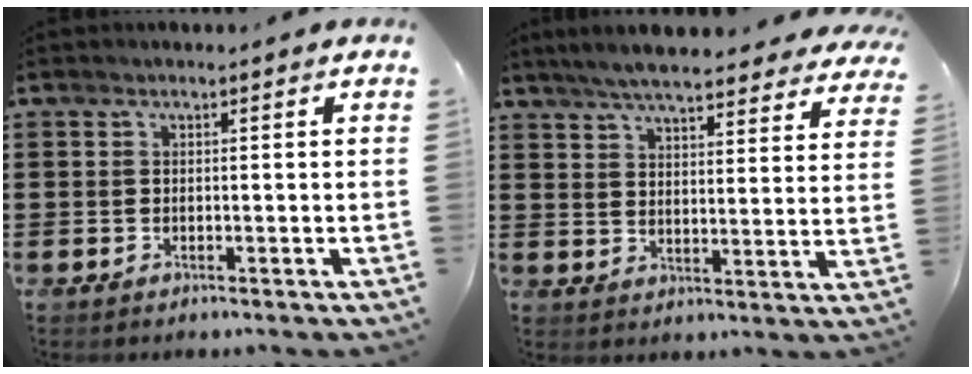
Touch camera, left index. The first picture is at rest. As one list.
[{"total": 6.5, "force": [6.1, 0.1, 2.4], "torque": [-0.068, -0.022, 0.109]}]